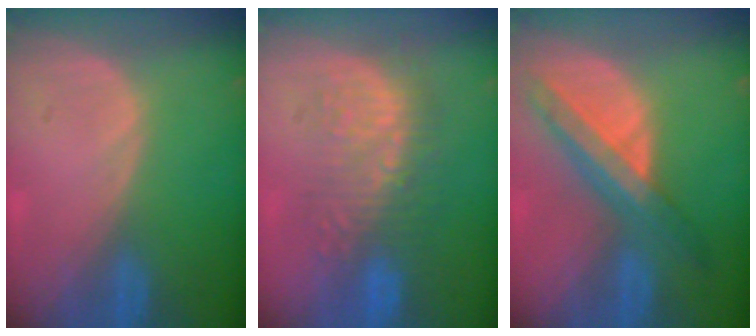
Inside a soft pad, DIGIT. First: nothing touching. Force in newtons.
{"total": 8.9, "press": 8.7, "slide": 2.0}
{"total": 8.5, "press": 7.3, "slide": 4.3}